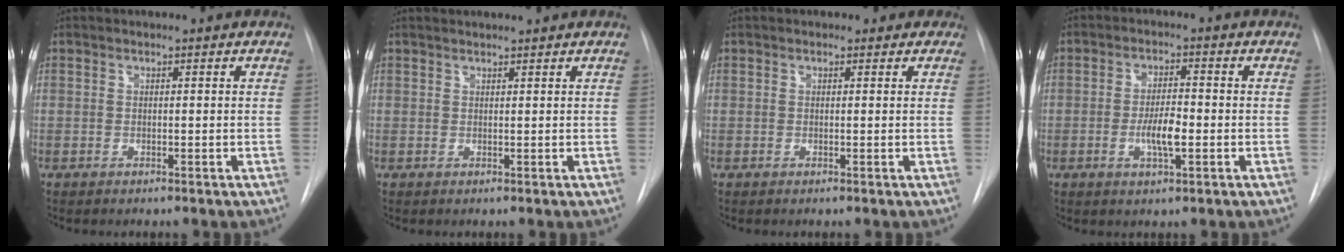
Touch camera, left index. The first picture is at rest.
{"total": 2.1, "force": [2.0, 0.0, 0.6], "torque": [-0.006, 0.017, 0.033]}
{"total": 1.5, "force": [1.0, 1.1, 0.1], "torque": [0.010, 0.000, 0.001]}
{"total": 5.0, "force": [-1.2, 1.2, 4.7], "torque": [-0.087, -0.001, -0.020]}